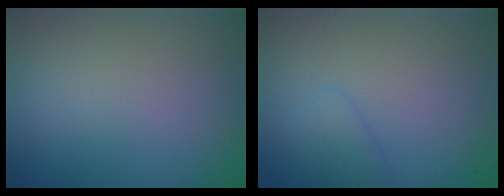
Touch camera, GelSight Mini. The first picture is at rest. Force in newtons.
{"total": 1.4, "press": 1.4, "slide": 0.1}